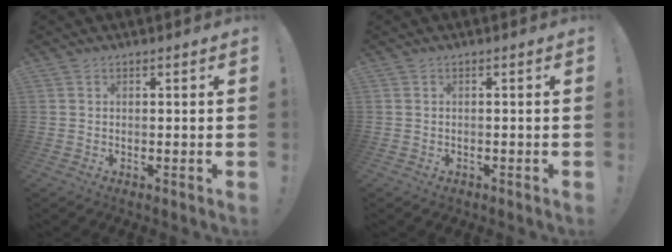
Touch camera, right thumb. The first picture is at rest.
{"total": 0.8, "force": [-0.4, 0.6, 0.3], "torque": [-0.006, 0.000, -0.007]}